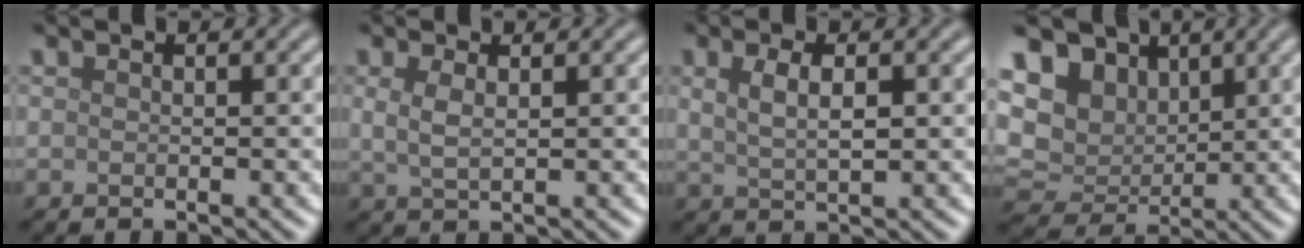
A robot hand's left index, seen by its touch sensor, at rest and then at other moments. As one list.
[{"total": 1.9, "force": [0.6, 0.6, 1.6], "torque": [-0.034, -0.003, 0.013]}, {"total": 2.9, "force": [0.9, 1.0, 2.6], "torque": [-0.052, 0.001, 0.020]}, {"total": 9.6, "force": [3.9, 7.3, 4.8], "torque": [-0.110, 0.026, 0.052]}]